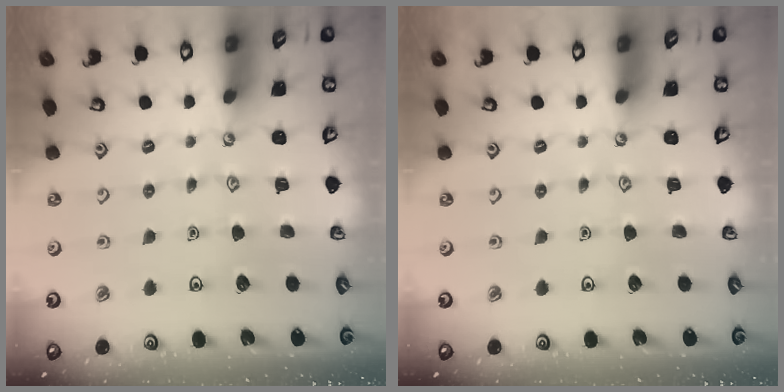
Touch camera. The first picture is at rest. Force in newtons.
{"total": 0.0}